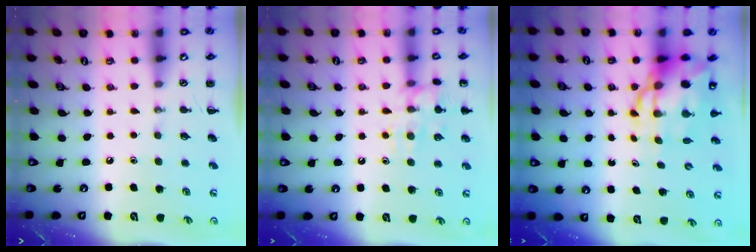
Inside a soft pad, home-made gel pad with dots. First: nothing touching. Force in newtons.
{"total": 13.0, "press": 13.0, "slide": 1.3}
{"total": 10.2, "press": 9.8, "slide": 2.7}